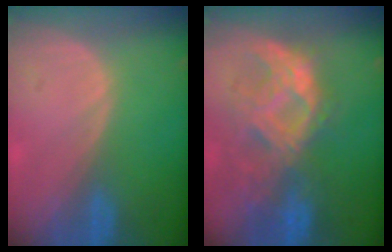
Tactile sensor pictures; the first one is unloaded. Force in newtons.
{"total": 9.5, "press": 8.9, "slide": 3.5}